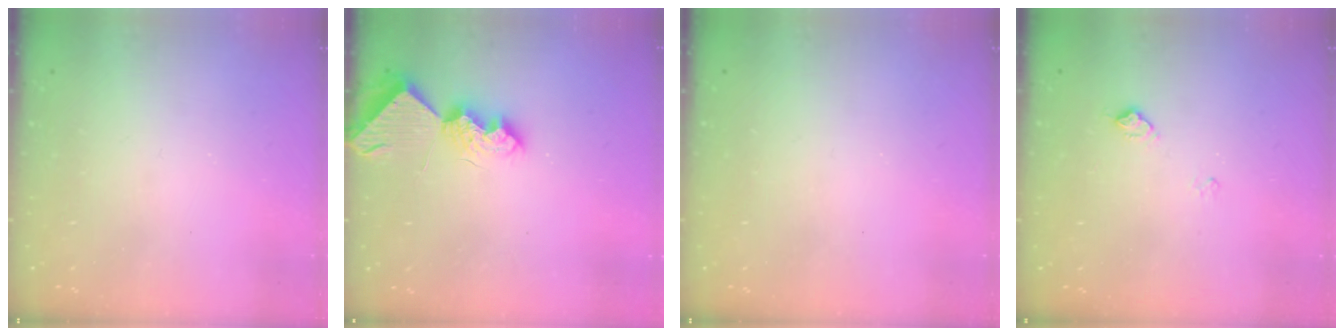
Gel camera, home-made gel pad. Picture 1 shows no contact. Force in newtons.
{"total": 9.1, "press": 9.1, "slide": 0.5}
{"total": 0.0}
{"total": 6.7, "press": 6.7, "slide": 0.8}